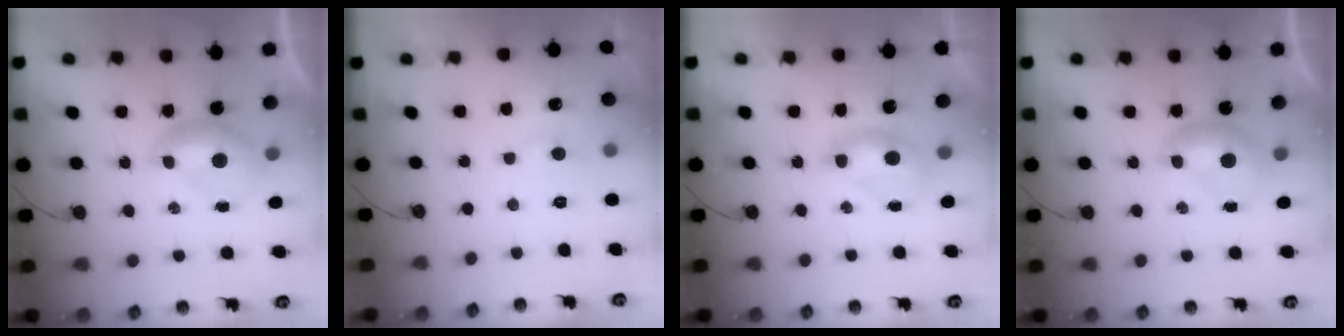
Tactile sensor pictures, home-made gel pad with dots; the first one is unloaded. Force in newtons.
{"total": 1.0, "press": 0.9, "slide": 0.4}
{"total": 2.5, "press": 2.3, "slide": 0.9}
{"total": 0.0}